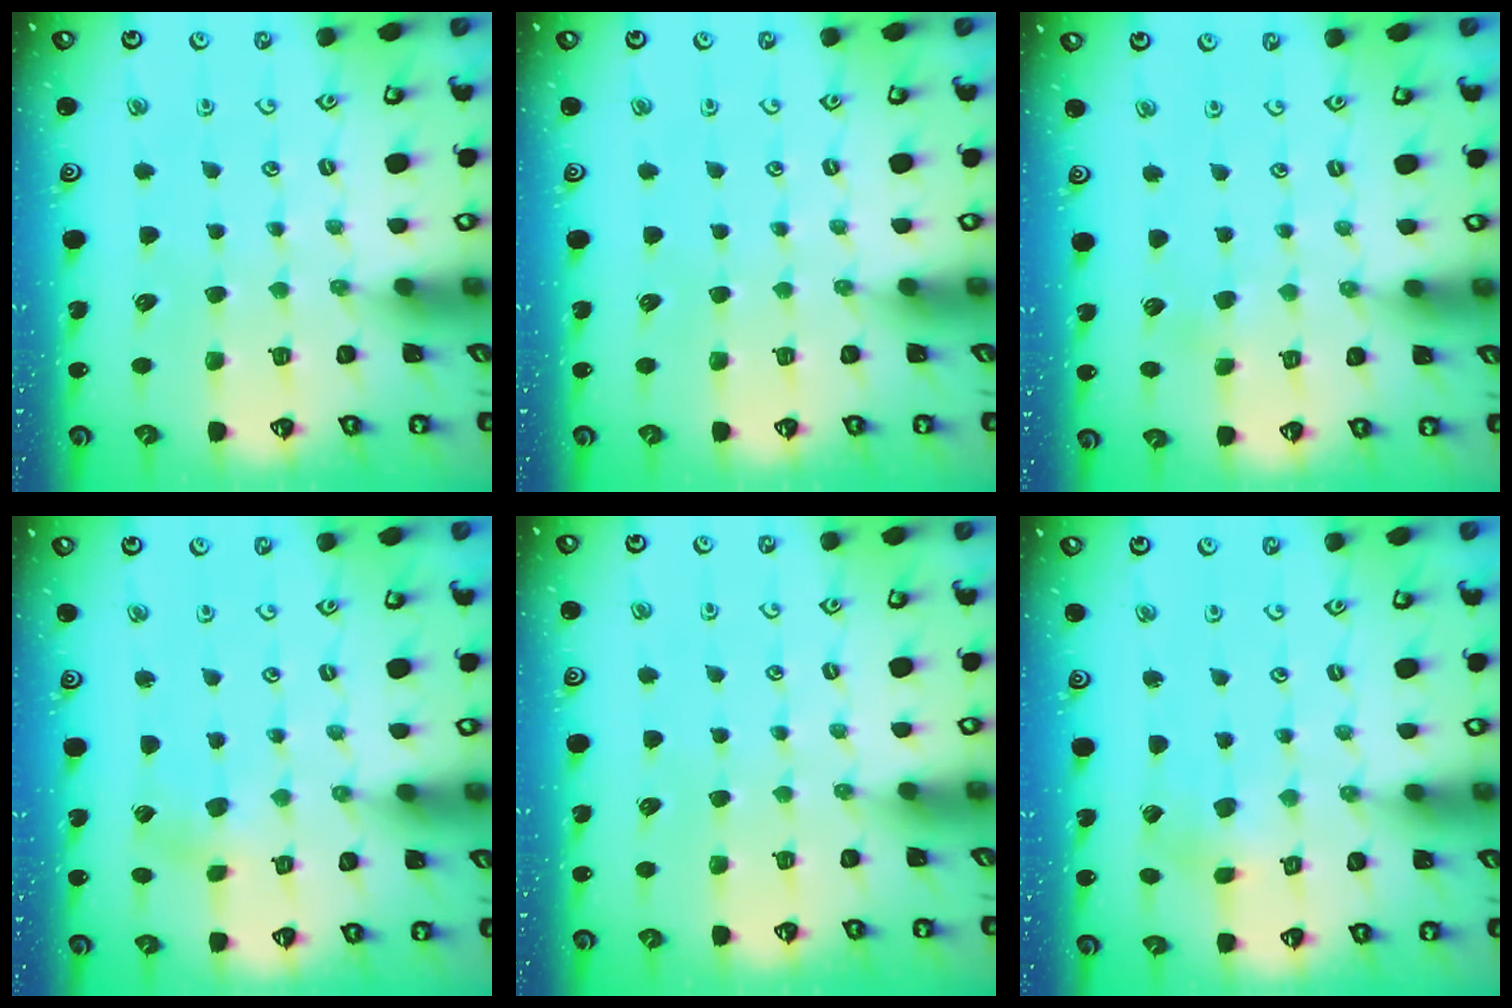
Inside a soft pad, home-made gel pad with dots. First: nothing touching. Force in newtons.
{"total": 0.0}
{"total": 1.7, "press": 1.7, "slide": 0.1}
{"total": 2.0, "press": 1.9, "slide": 0.6}
{"total": 0.0}
{"total": 1.6, "press": 1.6, "slide": 0.2}